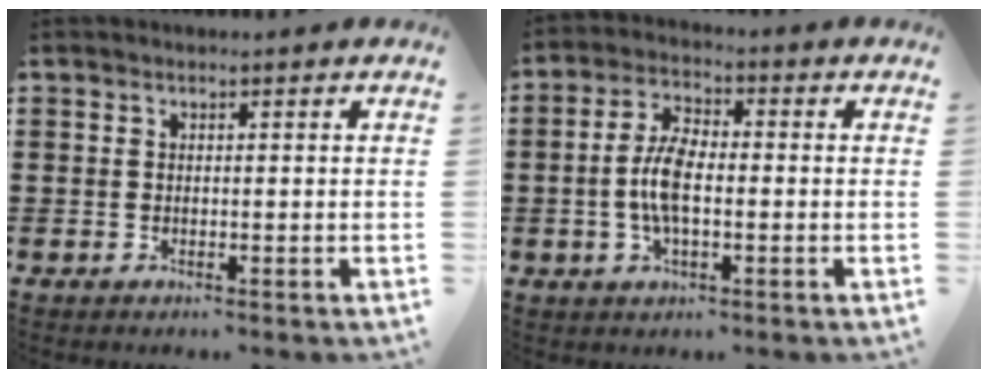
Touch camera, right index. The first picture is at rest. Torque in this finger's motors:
{"motor_torque": [0.30, 1.78, 0.18, 0.14]}